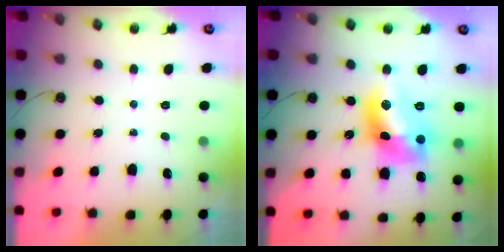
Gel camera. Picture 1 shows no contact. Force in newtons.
{"total": 16.3, "press": 16.3, "slide": 1.1}